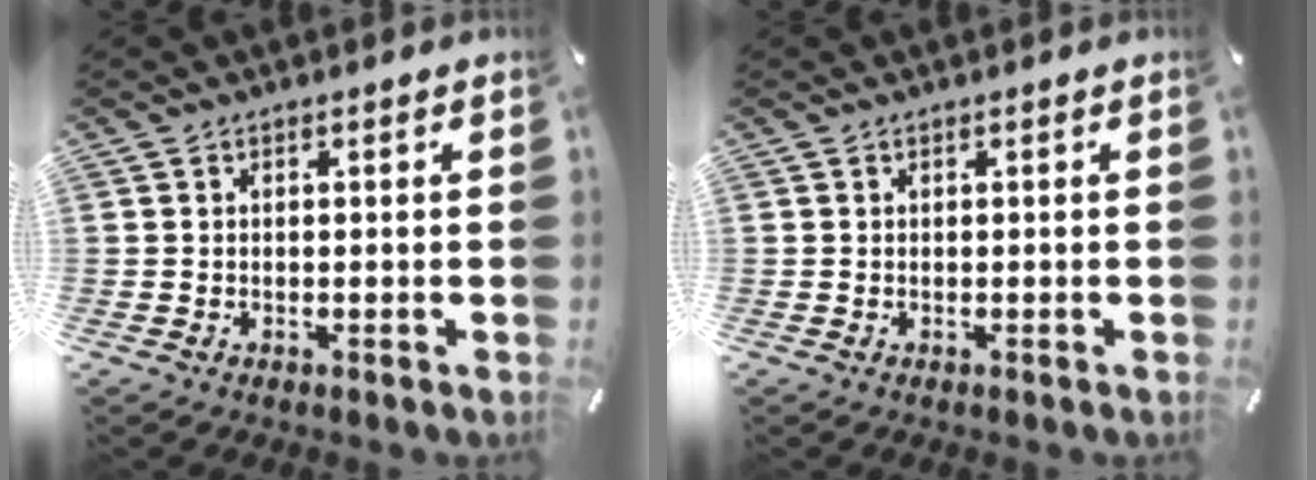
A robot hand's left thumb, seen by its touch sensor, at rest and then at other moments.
{"total": 0.0}